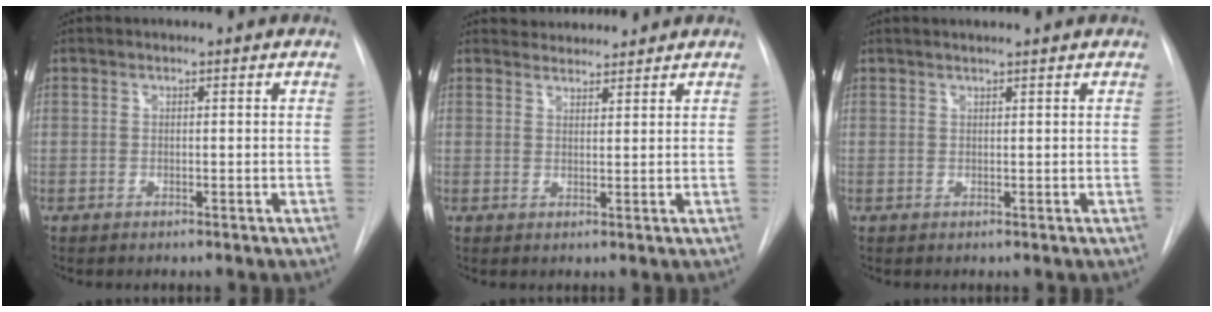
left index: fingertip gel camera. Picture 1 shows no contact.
{"total": 3.4, "force": [3.3, 0.6, -0.2], "torque": [-0.001, 0.018, 0.053]}
{"total": 2.9, "force": [2.6, -0.4, 1.2], "torque": [-0.014, 0.016, 0.034]}